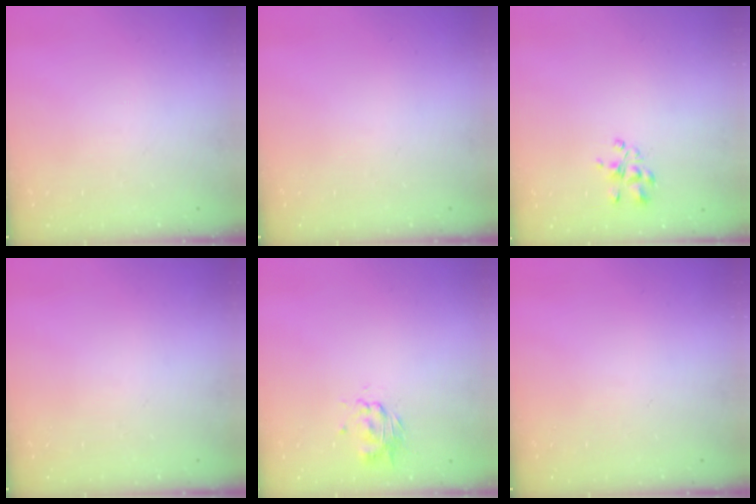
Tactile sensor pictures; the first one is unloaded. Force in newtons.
{"total": 0.0}
{"total": 3.9, "press": 3.7, "slide": 1.4}
{"total": 0.0}
{"total": 2.8, "press": 2.7, "slide": 0.7}
{"total": 0.0}